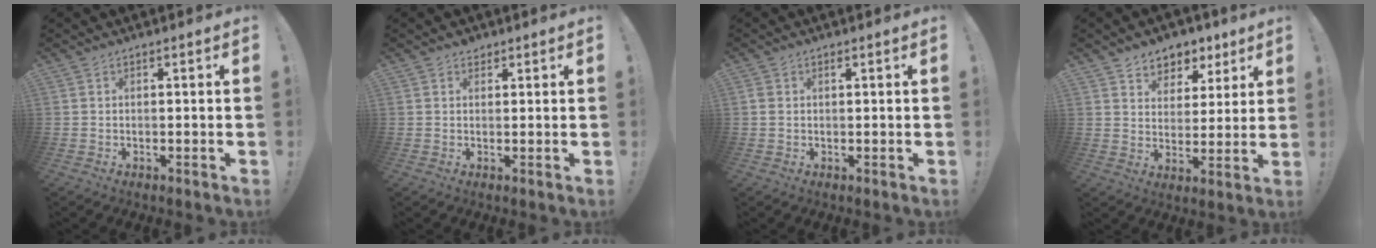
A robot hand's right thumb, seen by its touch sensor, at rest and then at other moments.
{"total": 1.8, "force": [1.3, 1.2, 0.4], "torque": [0.007, -0.007, 0.021]}
{"total": 1.2, "force": [0.5, 0.9, 0.7], "torque": [-0.013, 0.003, 0.008]}
{"total": 6.9, "force": [4.3, 5.4, 0.7], "torque": [0.002, -0.037, 0.085]}